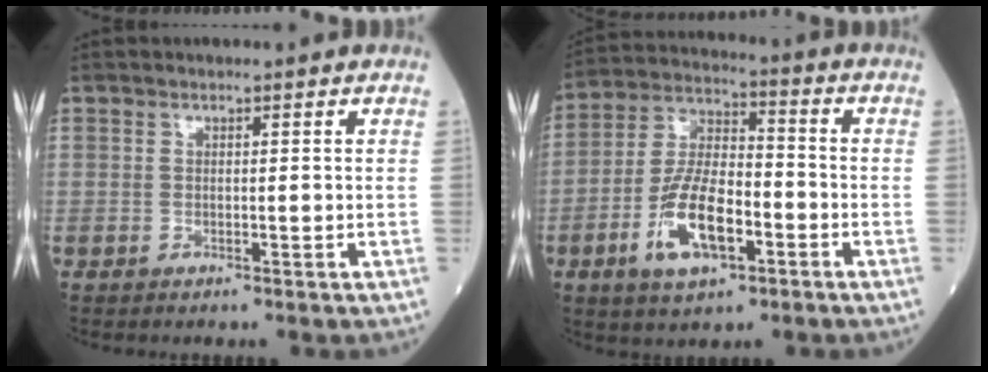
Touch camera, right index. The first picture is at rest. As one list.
[{"total": 12.3, "force": [-4.7, 4.7, 10.3], "torque": [-0.214, 0.004, -0.085]}]